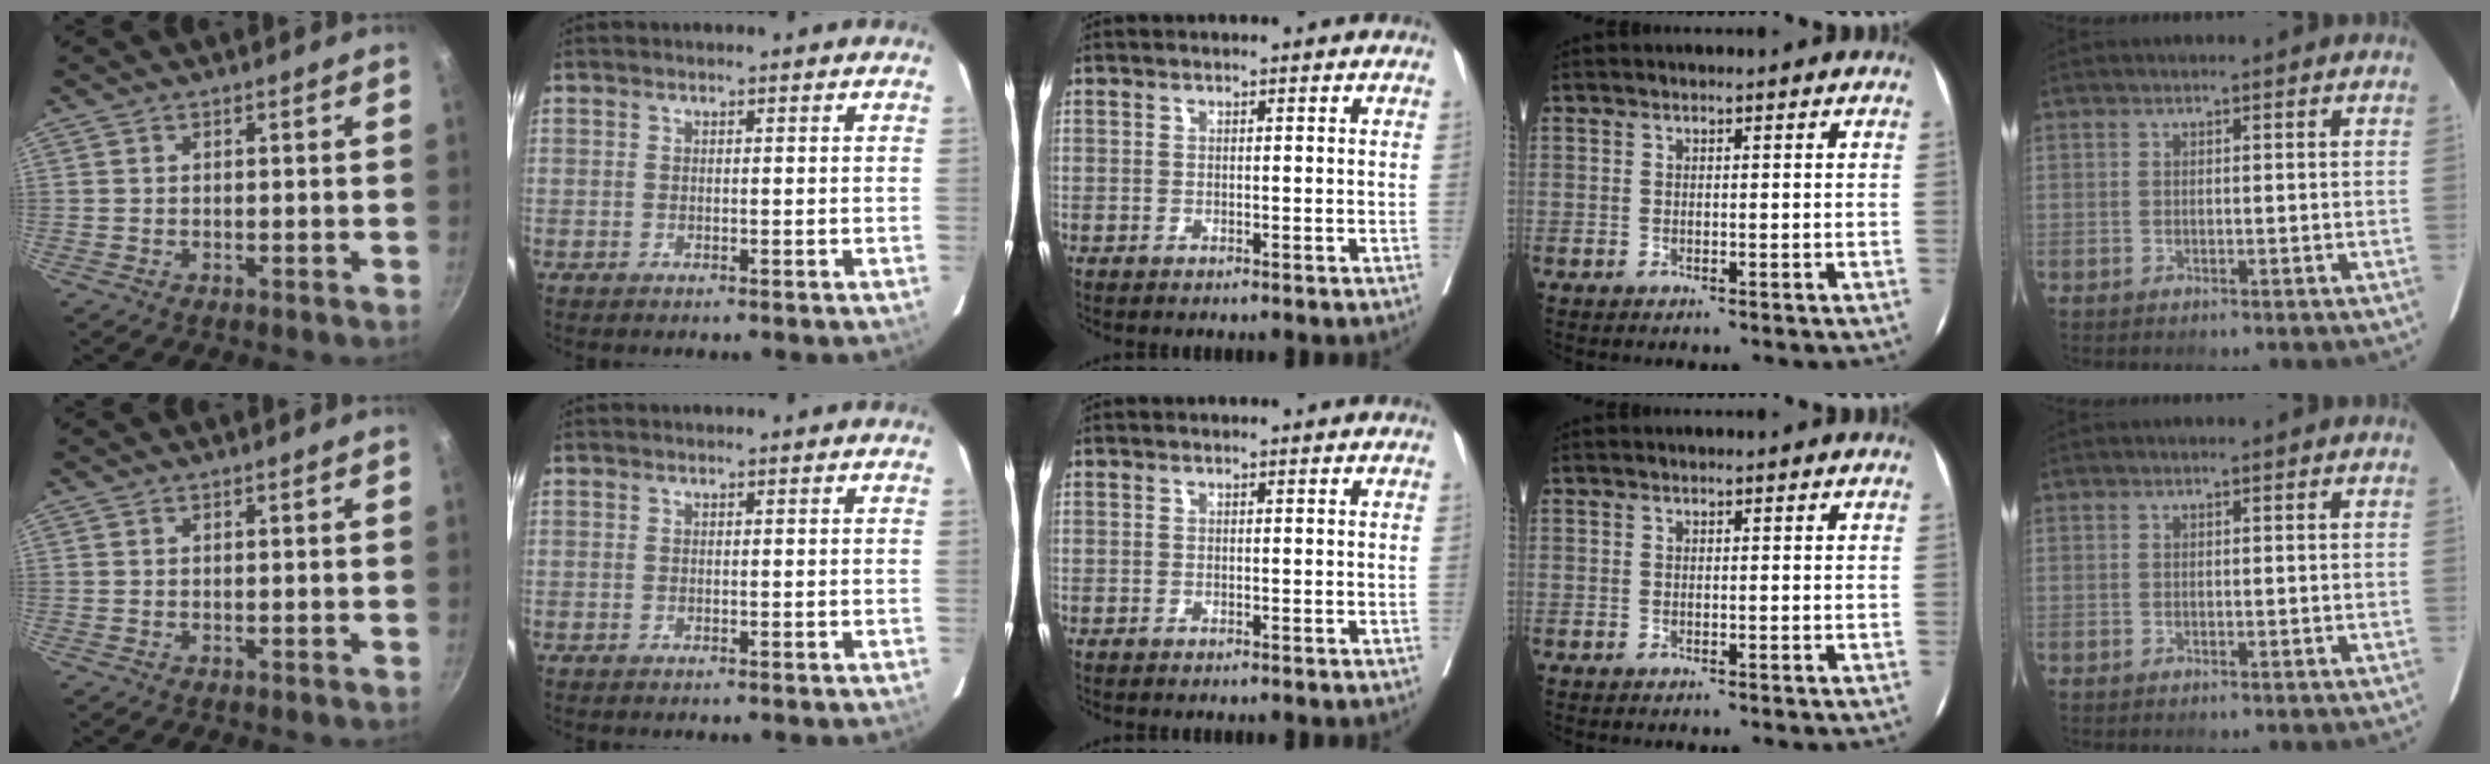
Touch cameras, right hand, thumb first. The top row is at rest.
{}